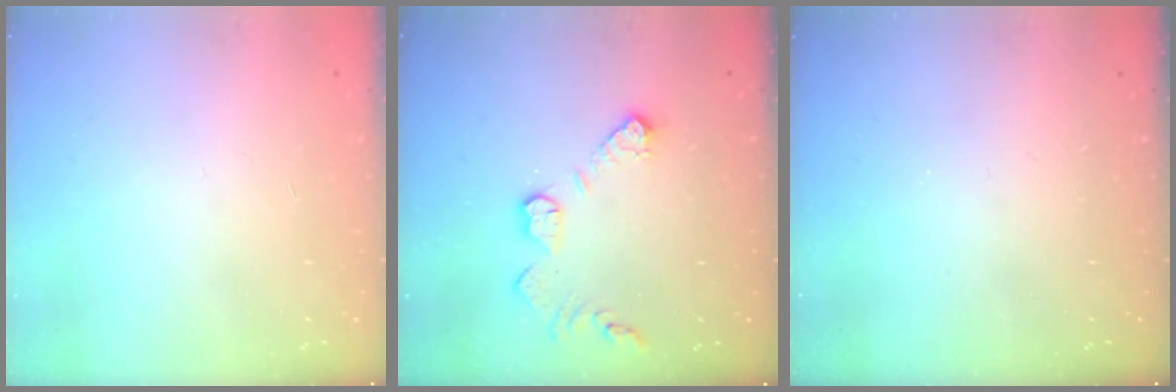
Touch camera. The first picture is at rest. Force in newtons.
{"total": 10.8, "press": 10.8, "slide": 0.8}
{"total": 0.0}